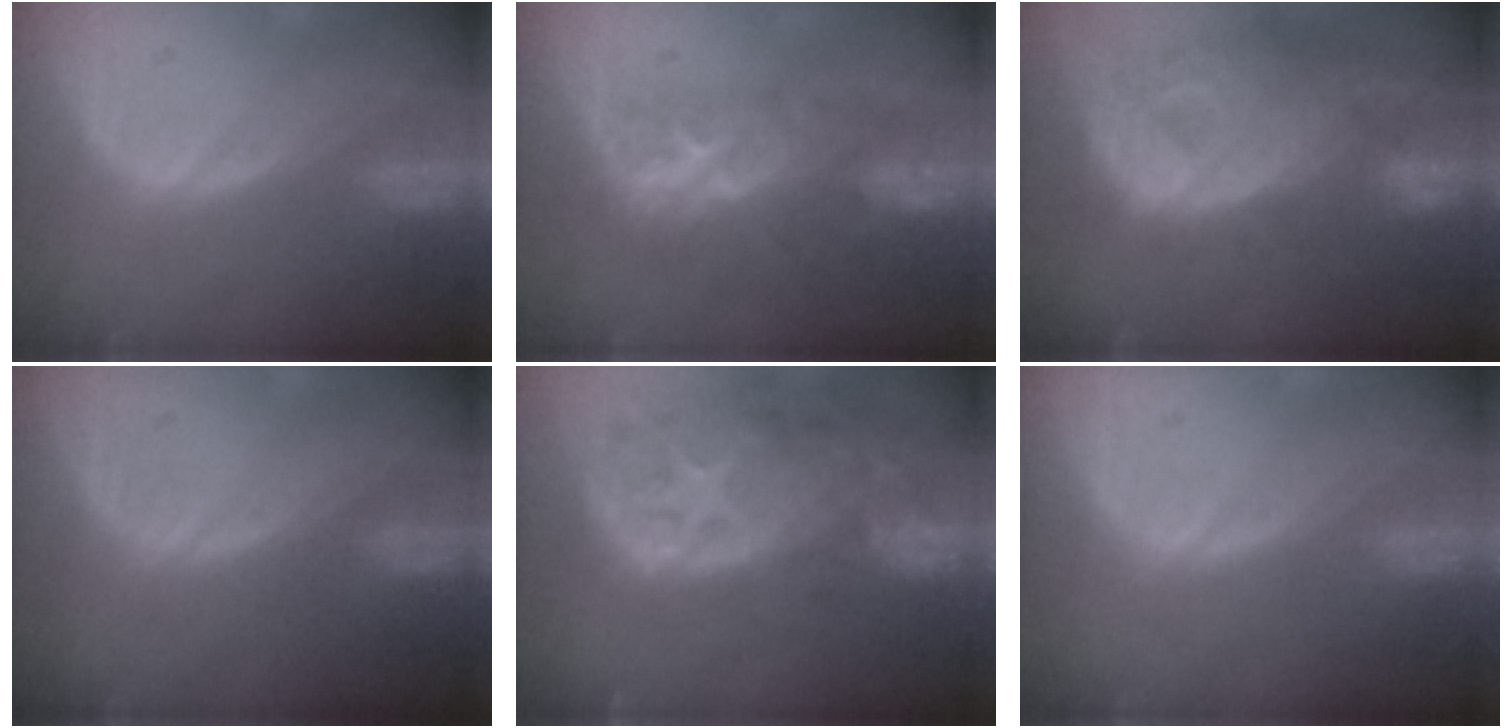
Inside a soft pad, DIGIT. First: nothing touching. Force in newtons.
{"total": 8.2, "press": 7.4, "slide": 3.7}
{"total": 12.6, "press": 10.9, "slide": 6.4}
{"total": 0.0}
{"total": 14.0, "press": 11.2, "slide": 8.3}
{"total": 0.0}